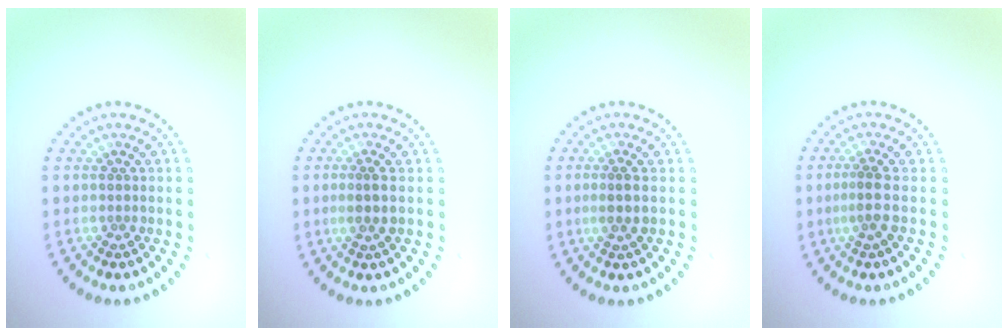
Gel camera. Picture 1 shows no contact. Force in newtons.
{"total": 1.6, "press": 1.4, "slide": 0.8}
{"total": 1.2, "press": 0.9, "slide": 0.8}
{"total": 1.8, "press": 1.2, "slide": 1.3}